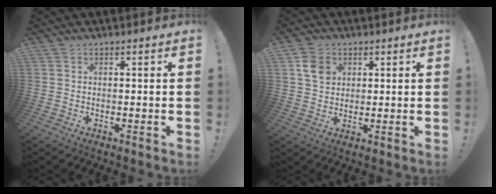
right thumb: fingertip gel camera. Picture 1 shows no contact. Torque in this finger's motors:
{"motor_torque": [0.03, 0.03, 0.26, 0.12, 0.01]}